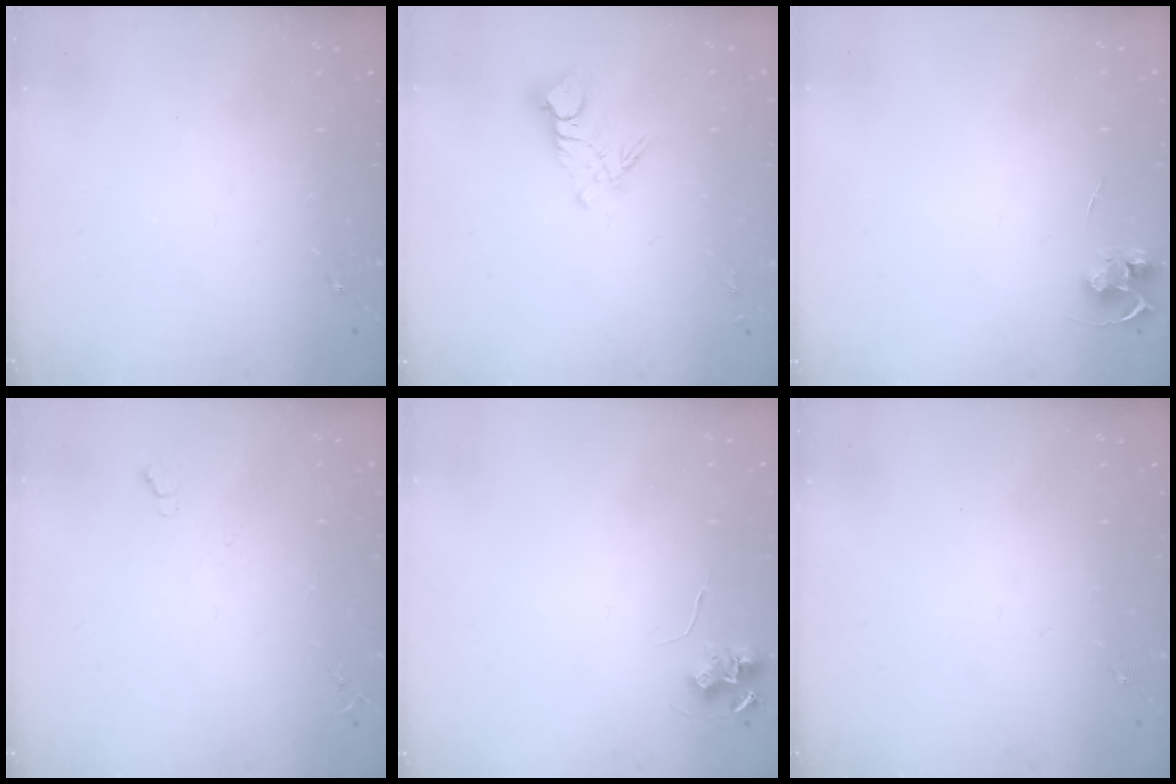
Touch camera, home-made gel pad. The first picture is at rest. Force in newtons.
{"total": 9.7, "press": 9.6, "slide": 0.8}
{"total": 5.7, "press": 5.6, "slide": 0.4}
{"total": 4.0, "press": 4.0, "slide": 0.6}
{"total": 6.0, "press": 6.0, "slide": 0.4}
{"total": 0.0}